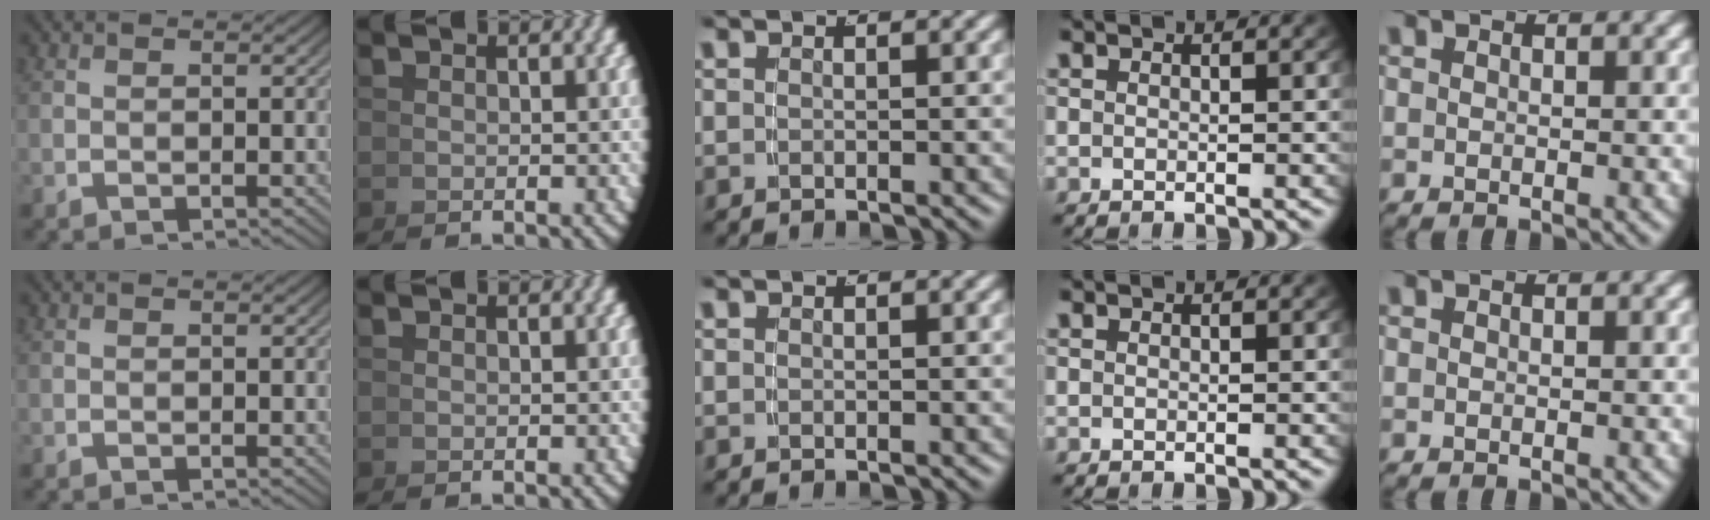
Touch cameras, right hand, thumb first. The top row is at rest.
{}